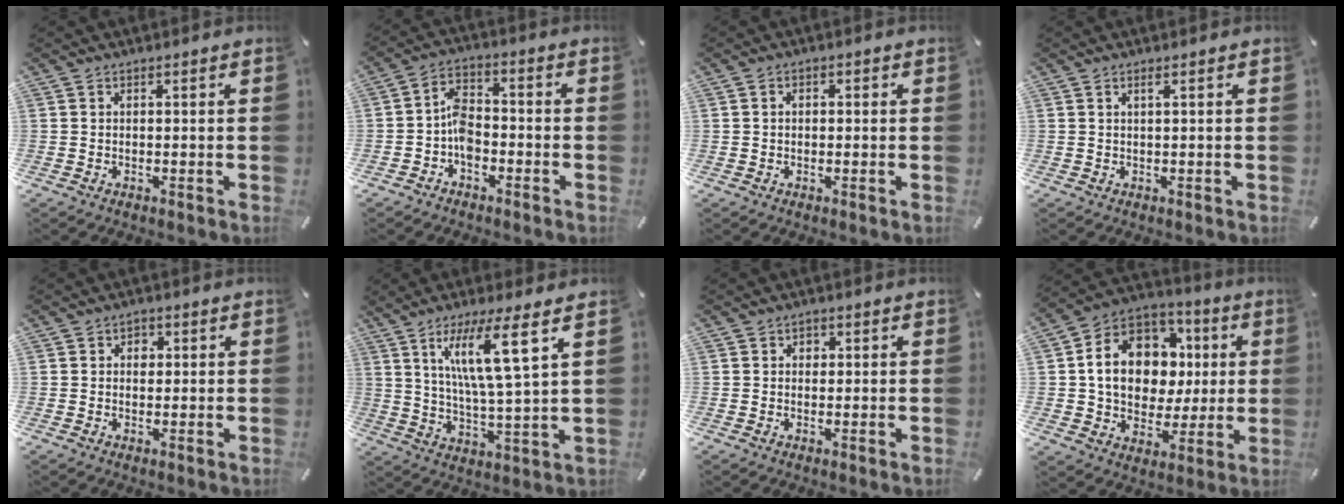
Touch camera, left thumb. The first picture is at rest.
{"total": 6.7, "force": [-2.8, 4.6, 4.0], "torque": [-0.084, 0.022, -0.054]}
{"total": 1.6, "force": [-0.3, 1.3, 0.8], "torque": [-0.014, 0.007, -0.009]}
{"total": 1.1, "force": [0.4, 0.0, 1.0], "torque": [-0.019, 0.001, 0.007]}
{"total": 2.0, "force": [0.2, 1.8, 0.9], "torque": [0.004, -0.003, -0.005]}
{"total": 13.2, "force": [7.0, 1.4, 11.1], "torque": [-0.207, -0.018, 0.109]}
{"total": 1.5, "force": [0.1, 1.5, 0.5], "torque": [0.006, 0.000, -0.004]}
{"total": 15.6, "force": [1.3, 13.1, 8.4], "torque": [-0.163, 0.006, 0.031]}